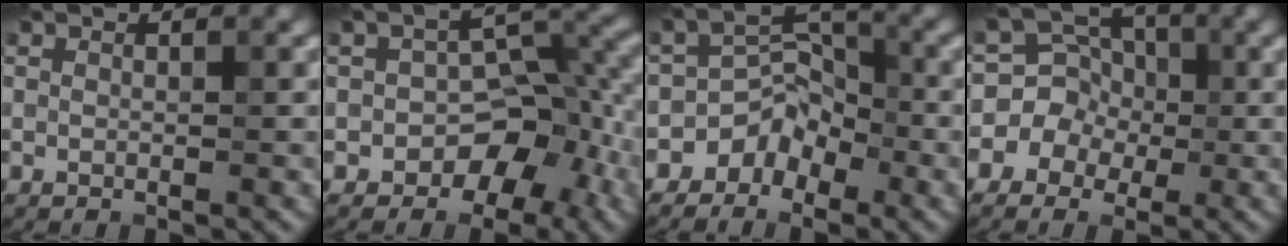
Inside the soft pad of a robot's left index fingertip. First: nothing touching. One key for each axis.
{"total": 5.9, "fx": -2.7, "fy": 4.0, "fz": 3.5, "tx": -0.022, "ty": 0.013, "tz": -0.047}
{"total": 3.2, "fx": -2.2, "fy": 2.2, "fz": 0.9, "tx": -0.007, "ty": 0.014, "tz": -0.043}
{"total": 4.9, "fx": -1.2, "fy": 4.7, "fz": 0.9, "tx": 0.008, "ty": 0.029, "tz": -0.039}